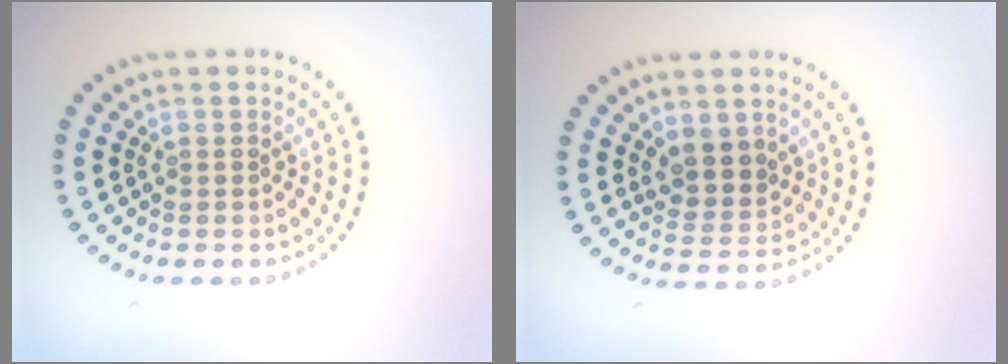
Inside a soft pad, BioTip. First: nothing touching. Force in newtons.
{"total": 2.9, "press": 2.6, "slide": 1.4}